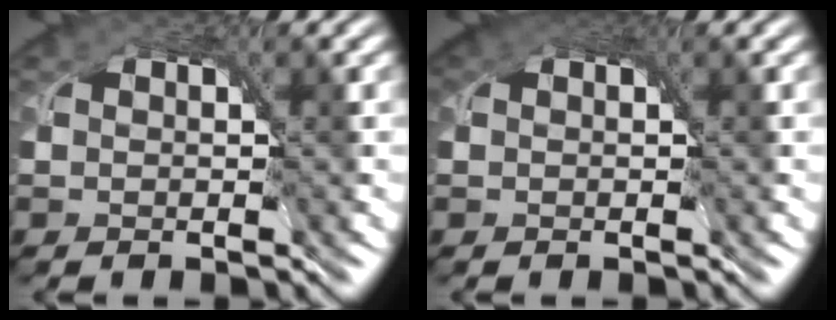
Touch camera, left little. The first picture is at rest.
{"total": 1.4, "force": [0.8, 0.9, 0.8], "torque": [-0.015, 0.003, 0.009]}